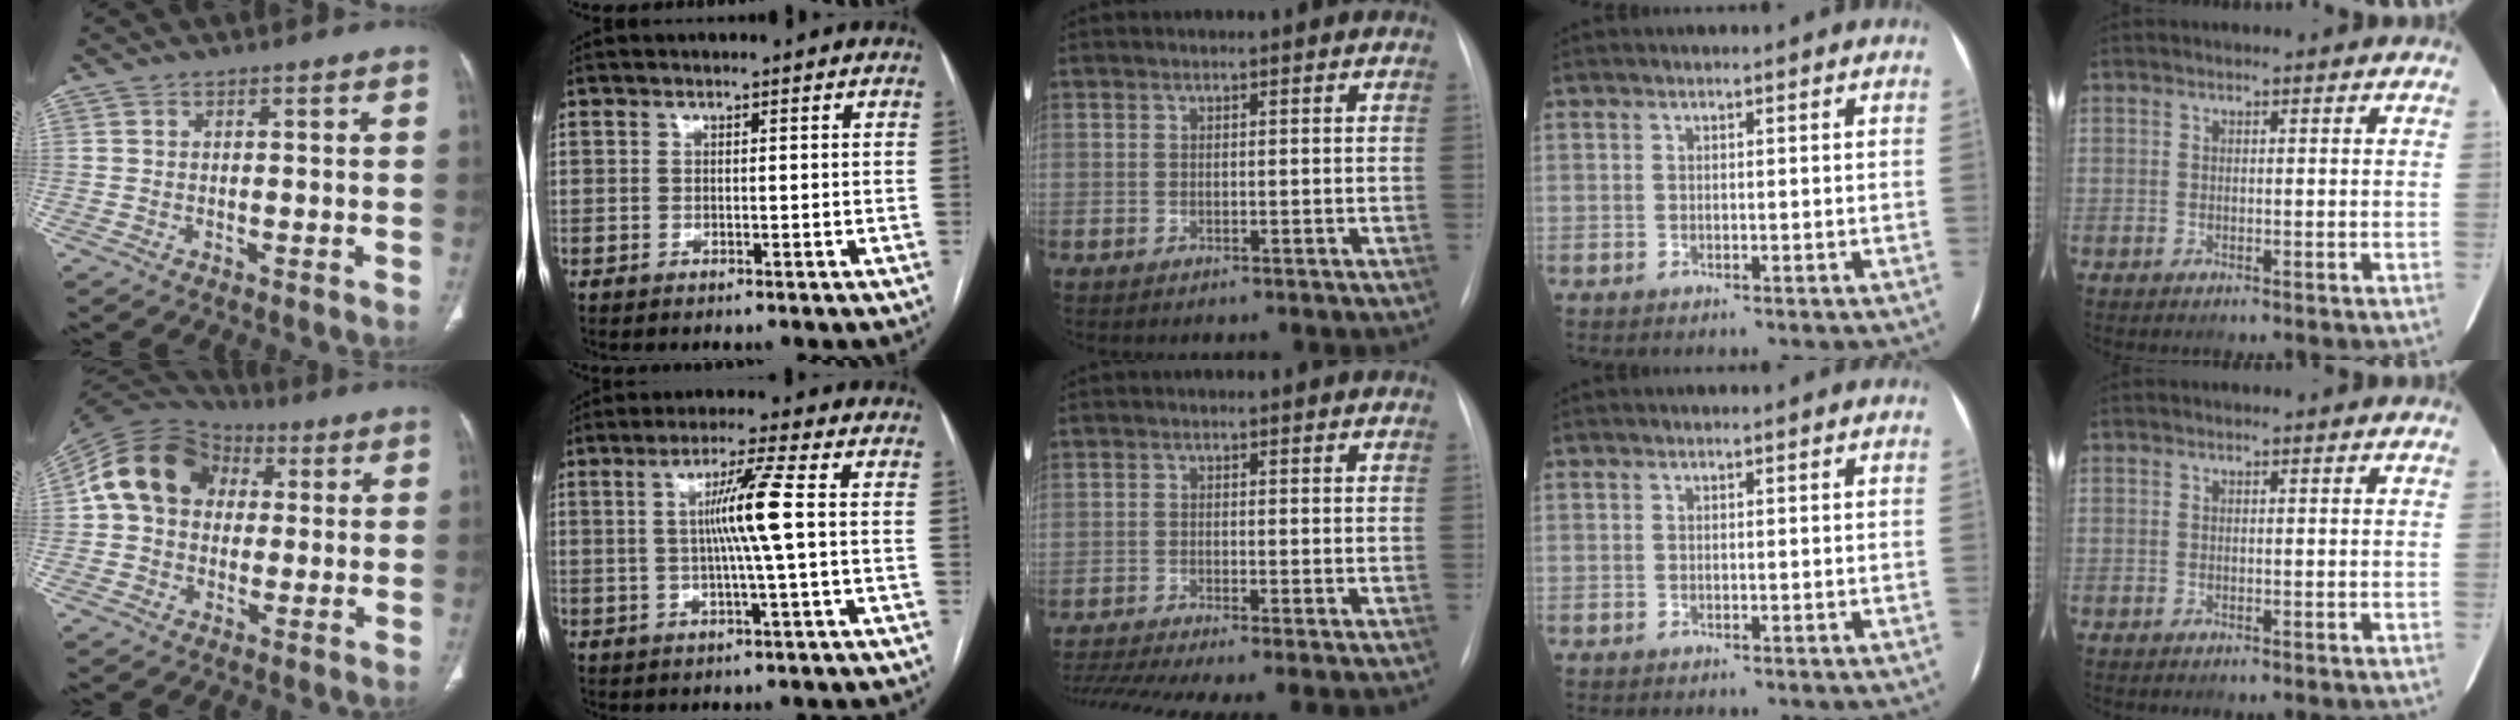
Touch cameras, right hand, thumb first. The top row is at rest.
{"thumb": {"total": 15.2, "force": [2.6, 12.2, 8.8], "torque": [-0.151, 0.029, 0.036]}, "index": {"total": 7.0, "force": [0.4, -1.4, 6.9], "torque": [-0.122, 0.004, 0.010]}, "middle": {"total": 8.4, "force": [-6.3, 0.2, 5.5], "torque": [-0.102, -0.013, -0.106]}}